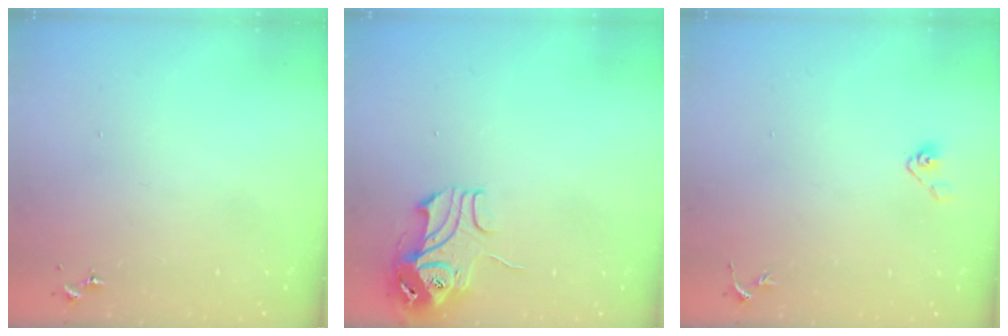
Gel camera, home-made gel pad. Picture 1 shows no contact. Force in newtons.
{"total": 10.9, "press": 10.9, "slide": 1.1}
{"total": 4.1, "press": 3.7, "slide": 1.7}